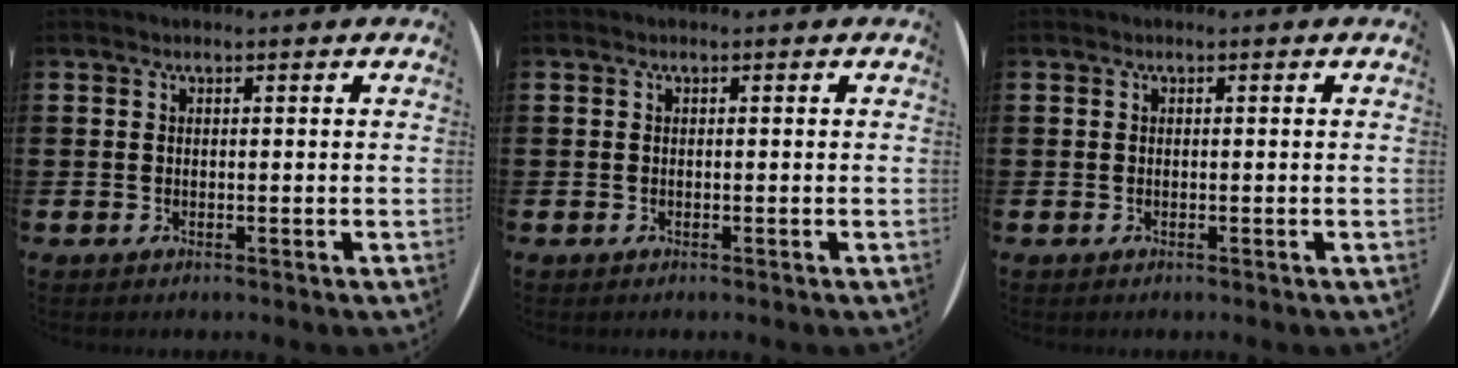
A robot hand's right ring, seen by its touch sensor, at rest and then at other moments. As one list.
[{"total": 0.0}, {"total": 0.0}]